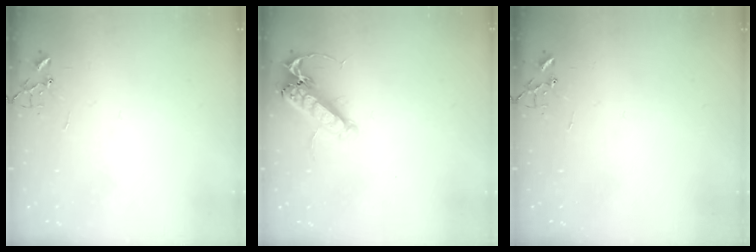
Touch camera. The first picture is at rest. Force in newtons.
{"total": 14.4, "press": 14.2, "slide": 2.0}
{"total": 0.0}